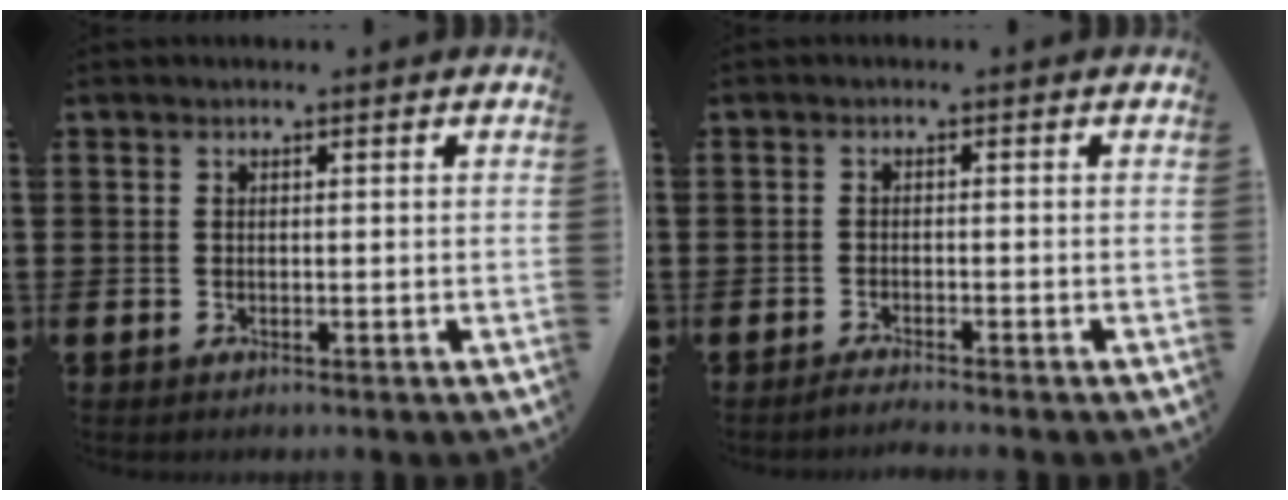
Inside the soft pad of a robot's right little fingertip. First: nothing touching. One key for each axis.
{"total": 1.3, "fx": -1.2, "fy": -0.1, "fz": 0.5, "tx": -0.008, "ty": 0.000, "tz": -0.023}